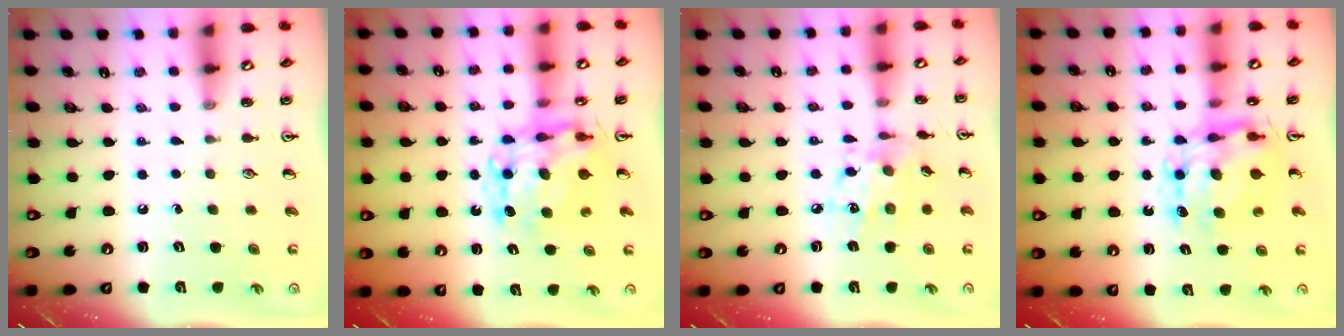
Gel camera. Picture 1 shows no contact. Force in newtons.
{"total": 10.9, "press": 10.9, "slide": 0.9}
{"total": 9.6, "press": 9.6, "slide": 0.6}
{"total": 9.0, "press": 8.9, "slide": 0.9}